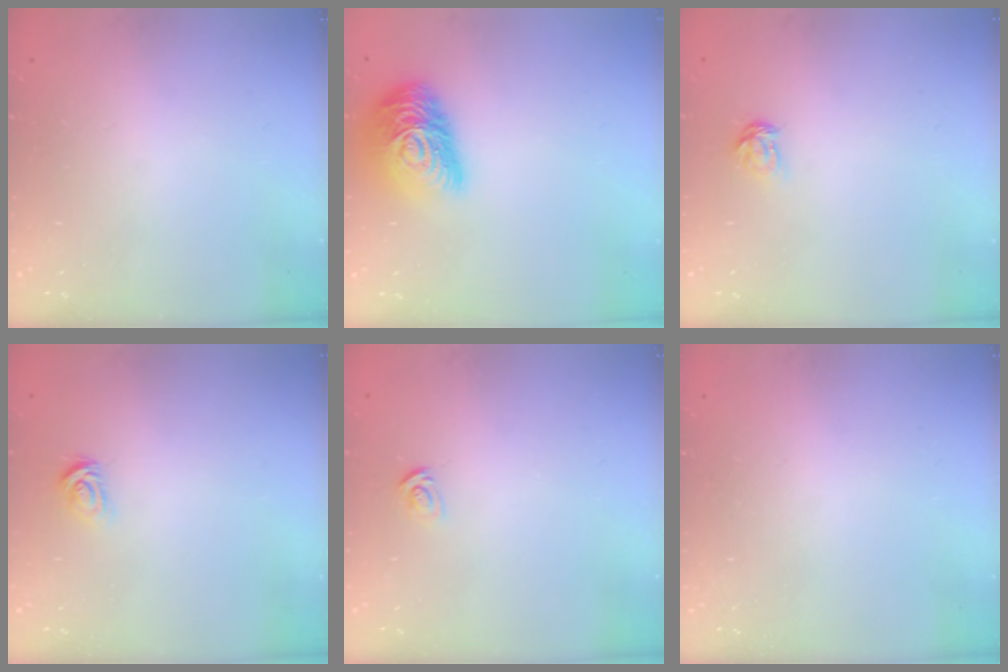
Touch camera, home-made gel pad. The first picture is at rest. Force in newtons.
{"total": 16.3, "press": 16.3, "slide": 0.9}
{"total": 3.9, "press": 3.9, "slide": 0.4}
{"total": 2.8, "press": 2.8, "slide": 0.4}
{"total": 3.6, "press": 3.6, "slide": 0.2}
{"total": 0.0}